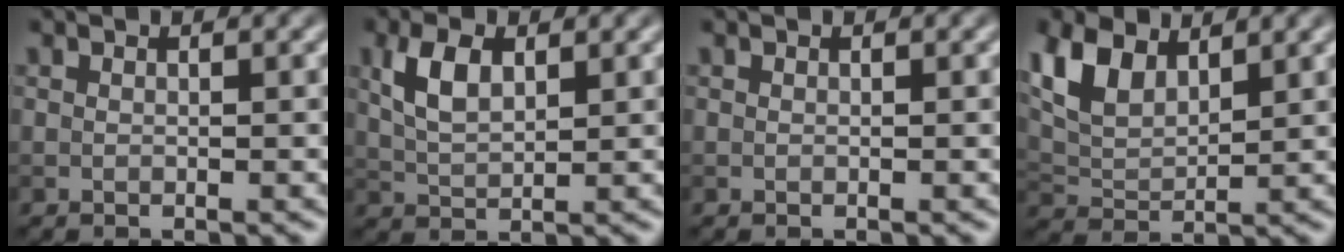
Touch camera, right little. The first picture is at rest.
{"total": 3.7, "force": [1.5, 1.9, 2.9], "torque": [-0.065, 0.007, 0.031]}
{"total": 0.0}
{"total": 5.8, "force": [3.4, 3.0, 3.6], "torque": [-0.082, 0.005, 0.066]}